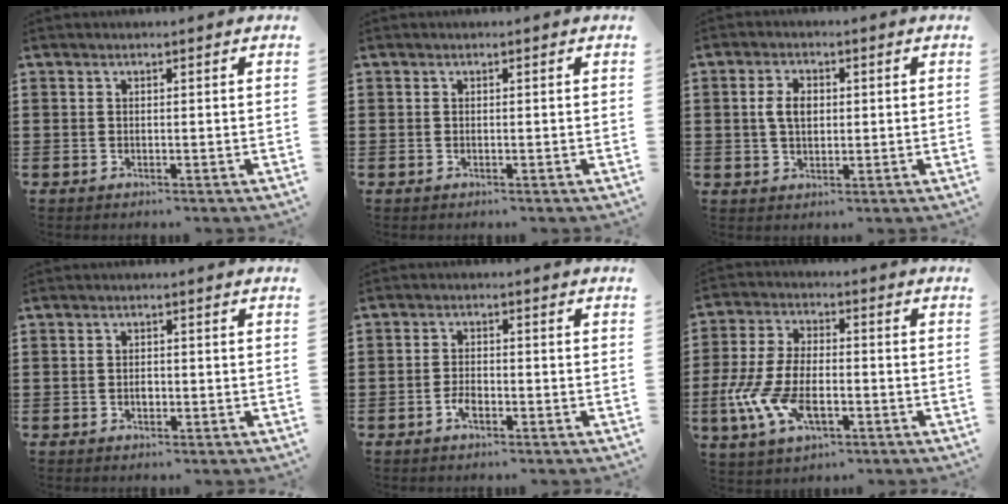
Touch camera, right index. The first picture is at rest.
{"total": 0.0}
{"total": 3.9, "force": [0.4, 2.4, 3.1], "torque": [-0.073, 0.010, 0.003]}
{"total": 1.3, "force": [-0.3, 0.8, 1.0], "torque": [-0.019, 0.001, -0.004]}
{"total": 2.5, "force": [-1.3, 1.1, 1.9], "torque": [-0.041, 0.001, -0.027]}
{"total": 9.8, "force": [-3.4, 4.8, 7.8], "torque": [-0.193, -0.008, -0.068]}